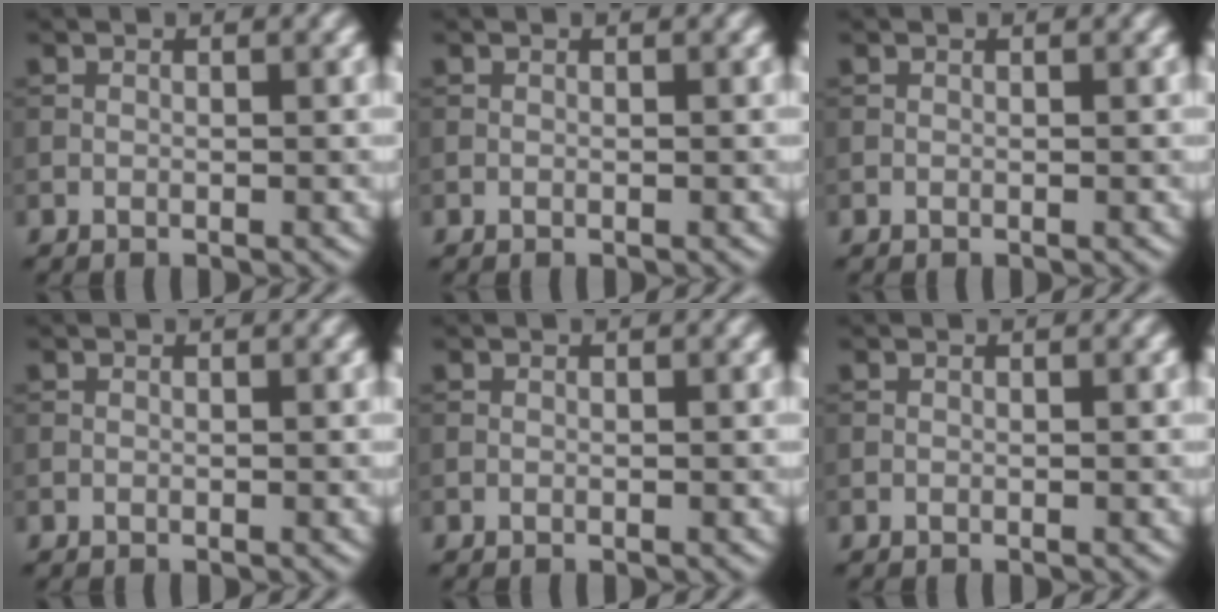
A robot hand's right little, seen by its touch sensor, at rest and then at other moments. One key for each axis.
{"total": 0.0}
{"total": 0.0}
{"total": 0.0}
{"total": 0.0}
{"total": 0.0}